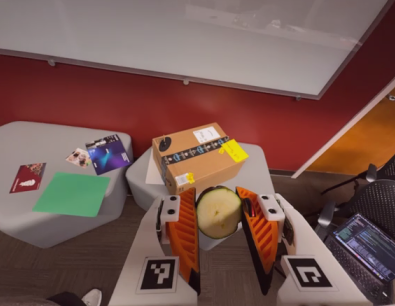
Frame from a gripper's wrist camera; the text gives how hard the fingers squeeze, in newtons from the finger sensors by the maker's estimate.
{"total": 12.4, "left": 12.8, "right": 12.1}